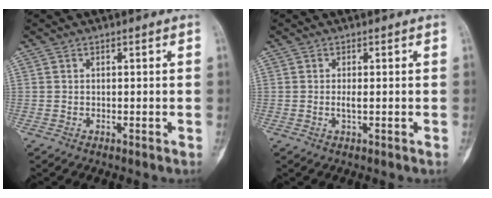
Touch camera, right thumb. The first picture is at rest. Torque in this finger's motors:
{"motor_torque": [0.53, 0.36, 0.31, -0.19, 0.03]}